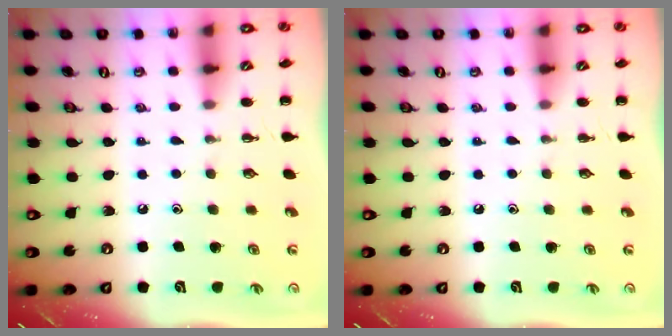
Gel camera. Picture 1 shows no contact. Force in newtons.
{"total": 0.0}